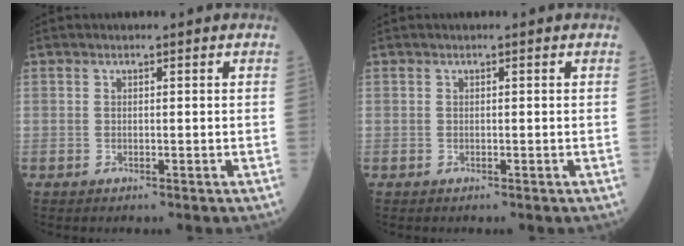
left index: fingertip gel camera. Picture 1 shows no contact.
{"total": 0.0}